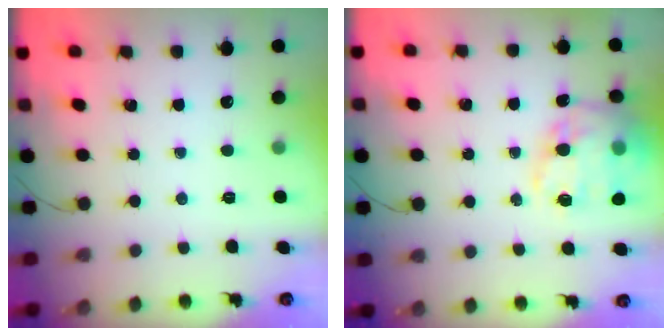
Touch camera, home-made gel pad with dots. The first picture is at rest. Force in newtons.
{"total": 20.5, "press": 20.2, "slide": 3.4}